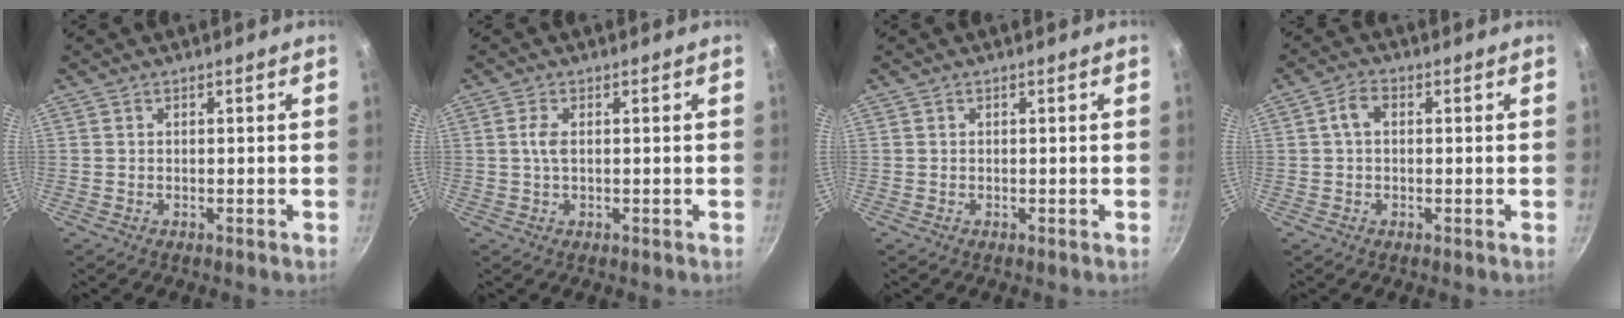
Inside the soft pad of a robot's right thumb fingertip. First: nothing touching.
{"total": 2.4, "force": [0.3, 1.0, 2.1], "torque": [-0.050, 0.003, 0.006]}
{"total": 0.0}
{"total": 3.3, "force": [0.4, 2.2, 2.5], "torque": [-0.046, 0.011, 0.003]}